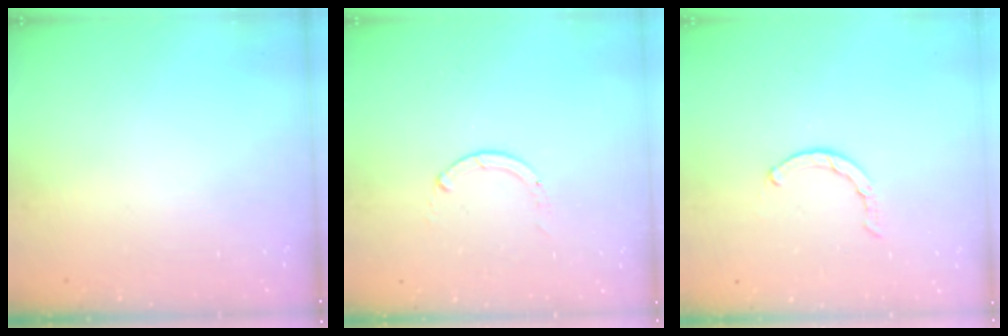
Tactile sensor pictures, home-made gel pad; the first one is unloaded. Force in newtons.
{"total": 0.0}
{"total": 0.5, "press": 0.5, "slide": 0.2}